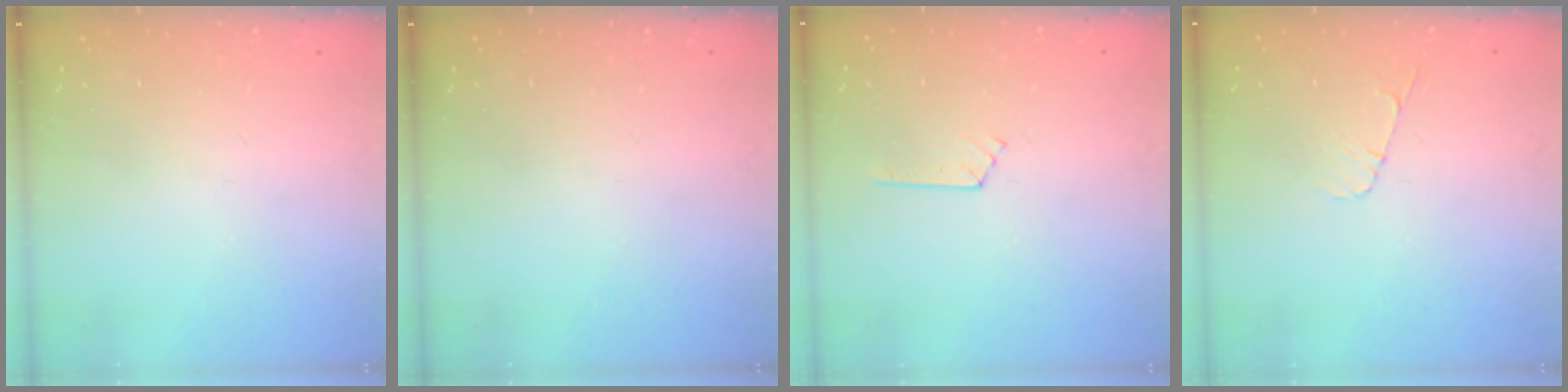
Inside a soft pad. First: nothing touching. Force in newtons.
{"total": 0.0}
{"total": 3.4, "press": 3.4, "slide": 0.4}
{"total": 4.5, "press": 4.5, "slide": 0.4}